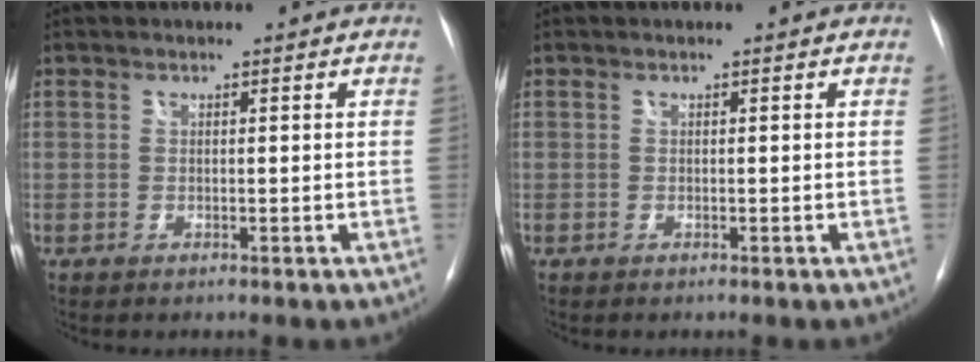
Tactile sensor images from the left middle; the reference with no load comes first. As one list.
[{"total": 0.0}]